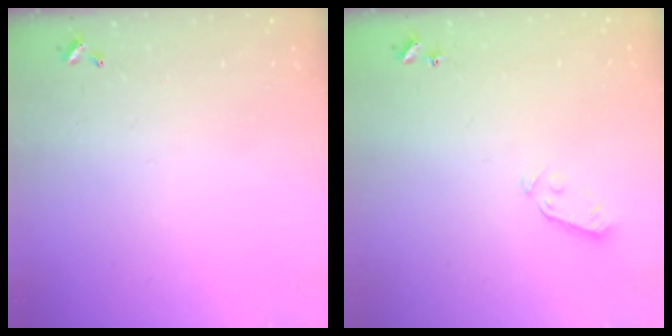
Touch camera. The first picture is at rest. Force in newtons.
{"total": 3.8, "press": 3.7, "slide": 0.8}